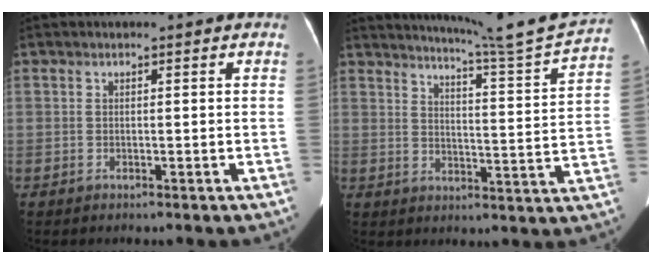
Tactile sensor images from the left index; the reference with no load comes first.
{"total": 15.6, "force": [14.7, -2.2, 4.6], "torque": [-0.082, -0.061, 0.191]}